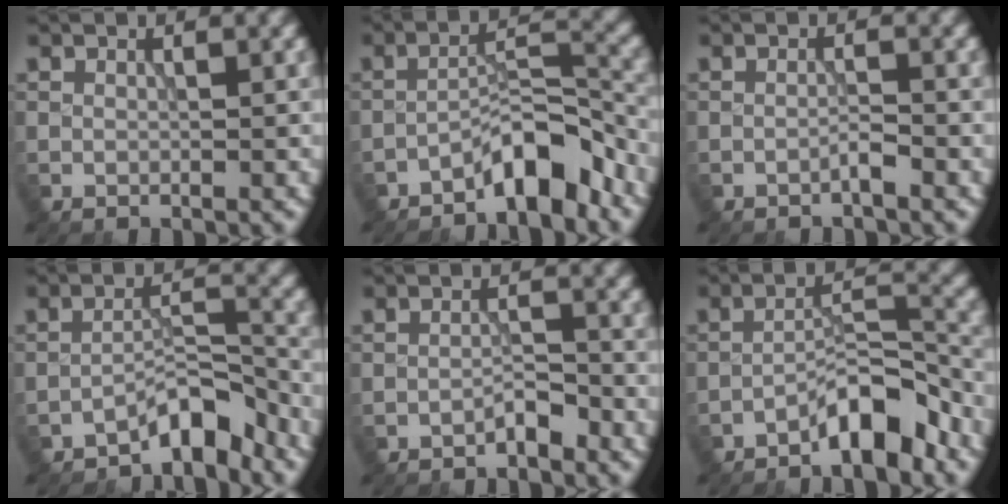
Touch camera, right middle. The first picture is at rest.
{"total": 5.1, "force": [-3.8, 1.2, 3.2], "torque": [-0.043, 0.020, -0.072]}
{"total": 1.0, "force": [-0.7, 0.0, 0.7], "torque": [-0.012, 0.006, -0.016]}
{"total": 3.9, "force": [-3.3, 0.8, 1.8], "torque": [-0.022, 0.017, -0.063]}
{"total": 1.5, "force": [-1.3, 0.3, 0.7], "torque": [-0.012, 0.008, -0.024]}
{"total": 5.1, "force": [-3.7, 1.2, 3.3], "torque": [-0.048, 0.019, -0.069]}